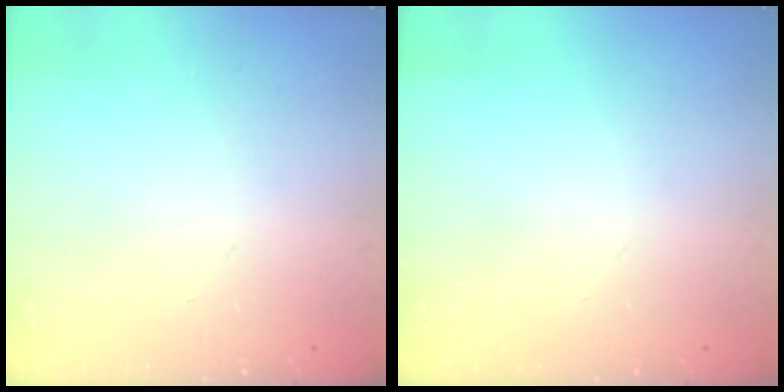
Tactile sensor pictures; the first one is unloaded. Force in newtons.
{"total": 0.0}